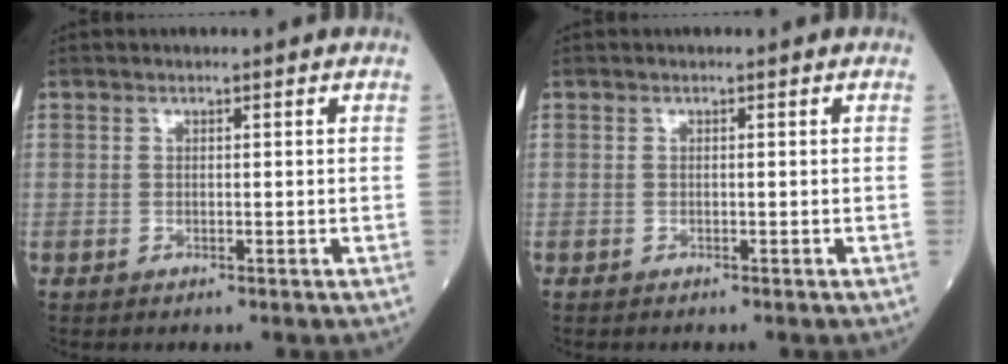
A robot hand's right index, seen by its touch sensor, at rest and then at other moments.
{"total": 0.0}